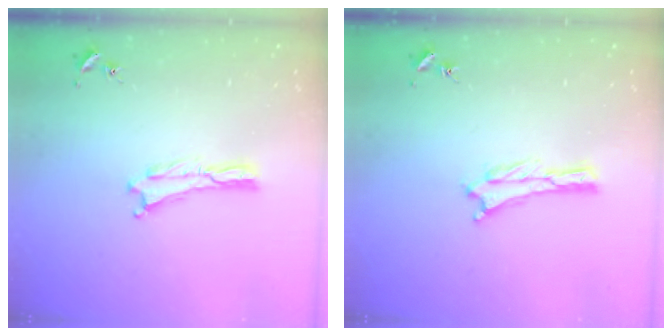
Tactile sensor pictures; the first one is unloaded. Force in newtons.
{"total": 0.0}